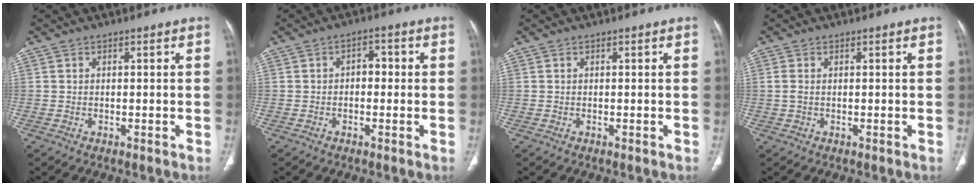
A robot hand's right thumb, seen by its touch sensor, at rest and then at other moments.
{"total": 2.9, "force": [0.0, 1.9, 2.2], "torque": [-0.016, 0.014, -0.008]}
{"total": 0.0}
{"total": 1.4, "force": [0.1, 0.8, 1.1], "torque": [-0.037, 0.005, 0.001]}